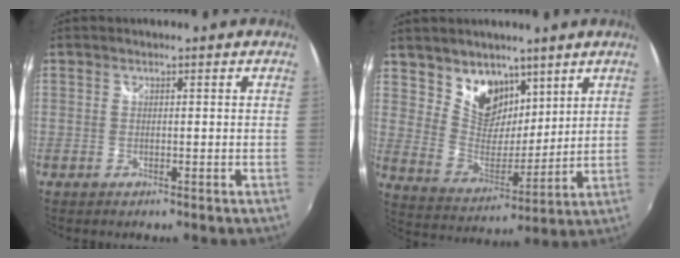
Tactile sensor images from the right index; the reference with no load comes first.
{"total": 11.0, "force": [7.2, 7.3, 4.0], "torque": [-0.068, -0.012, 0.140]}